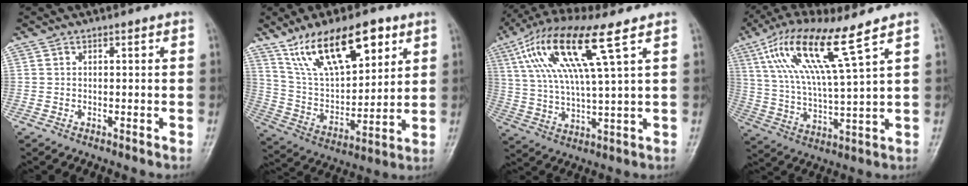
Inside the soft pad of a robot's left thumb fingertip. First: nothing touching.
{"total": 18.9, "force": [10.9, 8.2, 13.1], "torque": [-0.183, -0.037, 0.206]}
{"total": 16.7, "force": [7.1, 3.0, 14.8], "torque": [-0.310, -0.002, 0.134]}
{"total": 14.9, "force": [8.1, 1.5, 12.4], "torque": [-0.252, -0.024, 0.160]}